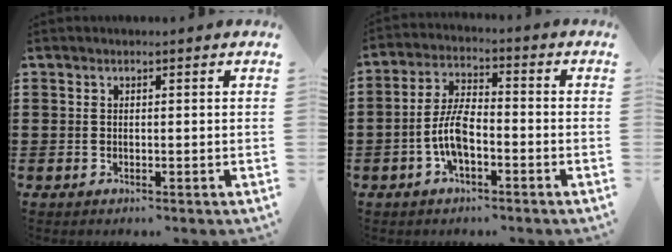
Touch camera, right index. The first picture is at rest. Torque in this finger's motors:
{"motor_torque": [0.76, 1.38, 0.56, 0.17]}